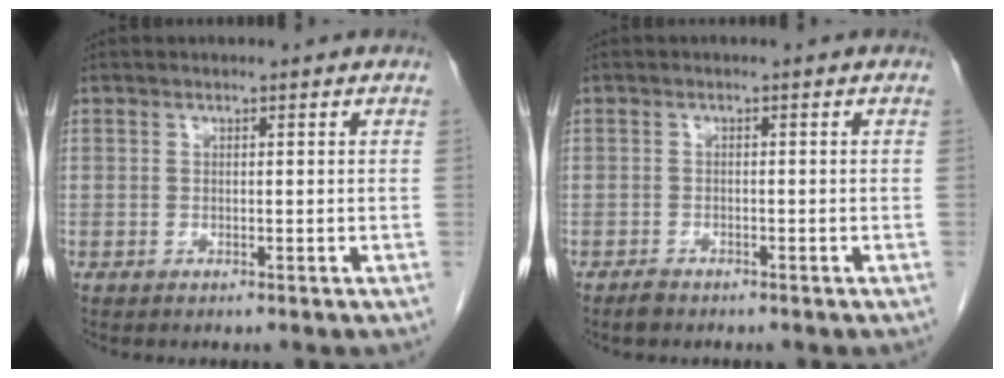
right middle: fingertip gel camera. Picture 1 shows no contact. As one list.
[{"total": 1.4, "force": [-1.2, 0.6, 0.5], "torque": [-0.013, -0.001, -0.017]}]